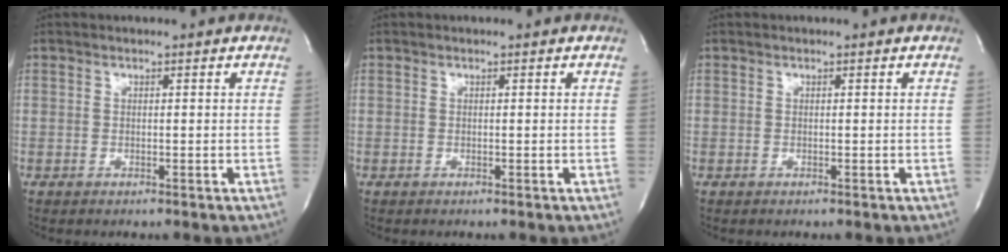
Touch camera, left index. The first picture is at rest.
{"total": 0.0}
{"total": 0.0}